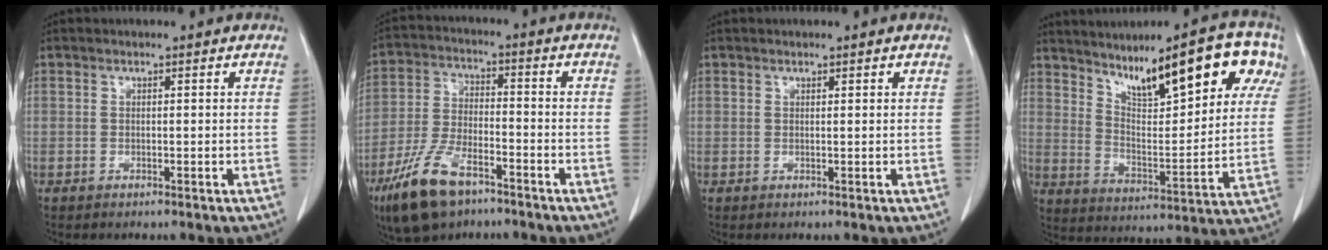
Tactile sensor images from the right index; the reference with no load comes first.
{"total": 12.5, "force": [-7.9, 5.0, 8.4], "torque": [-0.183, -0.012, -0.146]}
{"total": 0.6, "force": [0.4, 0.3, 0.4], "torque": [-0.011, 0.003, 0.007]}
{"total": 21.1, "force": [11.5, 4.8, 17.0], "torque": [-0.253, 0.031, 0.179]}